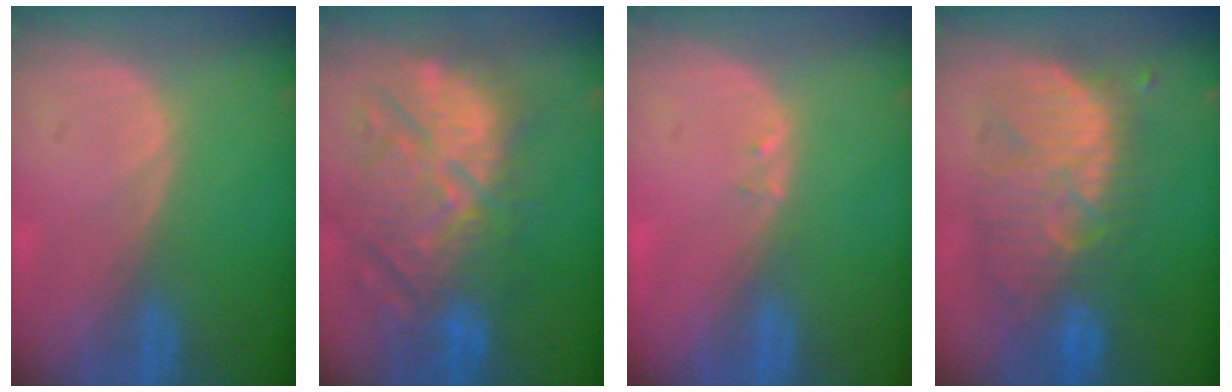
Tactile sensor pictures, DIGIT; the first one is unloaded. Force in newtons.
{"total": 12.6, "press": 12.0, "slide": 3.8}
{"total": 0.6, "press": 0.6, "slide": 0.2}
{"total": 9.9, "press": 9.7, "slide": 2.0}